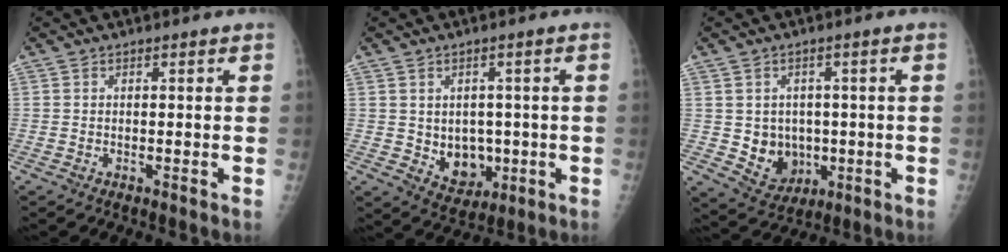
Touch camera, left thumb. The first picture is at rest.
{"total": 7.1, "force": [-0.7, 5.7, 4.2], "torque": [-0.026, -0.005, 0.008]}
{"total": 7.6, "force": [-0.6, 6.6, 3.8], "torque": [-0.022, -0.002, 0.011]}